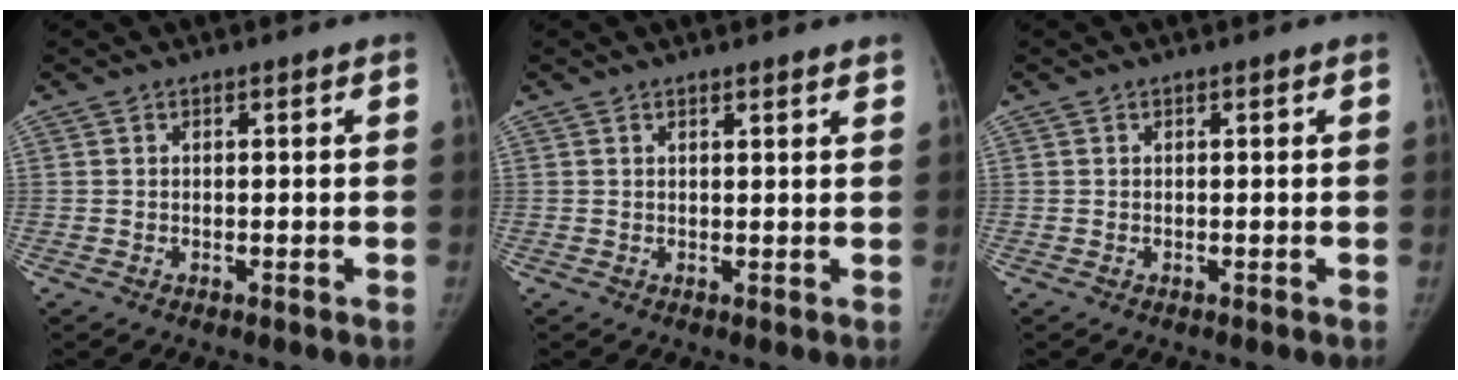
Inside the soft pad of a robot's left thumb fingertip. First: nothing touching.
{"total": 2.0, "force": [1.8, 0.2, 0.9], "torque": [-0.007, -0.006, 0.022]}
{"total": 0.0}